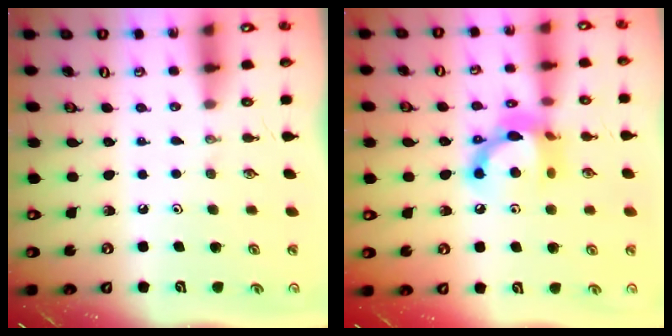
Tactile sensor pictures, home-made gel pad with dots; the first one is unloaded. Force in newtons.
{"total": 12.7, "press": 12.7, "slide": 0.6}